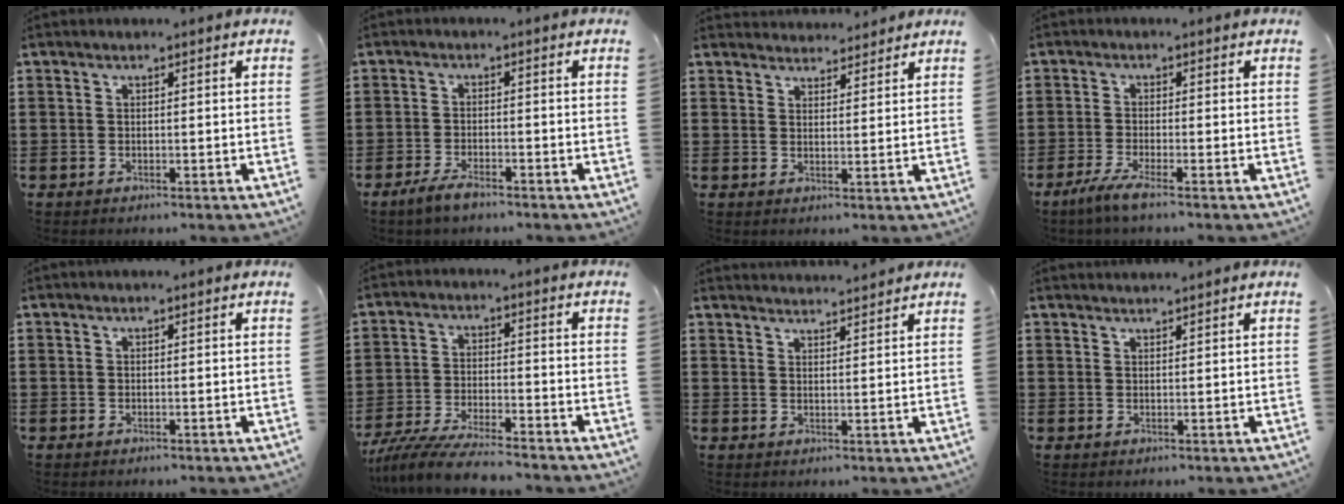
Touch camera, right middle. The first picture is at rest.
{"total": 2.7, "force": [-1.9, 0.8, 1.8], "torque": [-0.044, 0.001, -0.042]}
{"total": 3.1, "force": [3.1, 0.4, -0.4], "torque": [0.008, -0.012, 0.058]}
{"total": 3.0, "force": [-1.8, -0.1, 2.4], "torque": [-0.063, -0.013, -0.038]}
{"total": 0.0}
{"total": 6.9, "force": [-6.4, 0.4, 2.5], "torque": [-0.060, -0.007, -0.127]}
{"total": 2.7, "force": [2.6, -0.4, -0.2], "torque": [-0.002, -0.006, 0.050]}
{"total": 1.4, "force": [1.4, -0.2, 0.1], "torque": [-0.003, 0.000, 0.026]}